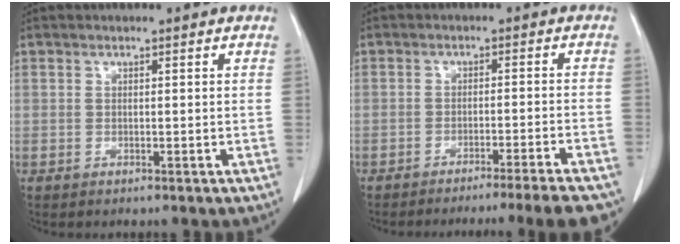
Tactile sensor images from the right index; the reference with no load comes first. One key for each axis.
{"total": 12.5, "fx": -11.0, "fy": -0.5, "fz": 5.9, "tx": -0.037, "ty": -0.012, "tz": -0.136}